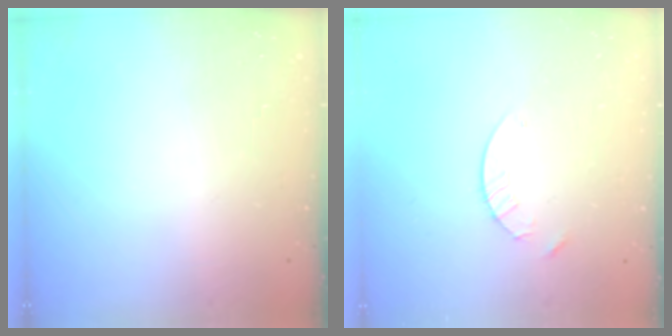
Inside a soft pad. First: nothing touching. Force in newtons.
{"total": 3.8, "press": 3.7, "slide": 0.5}